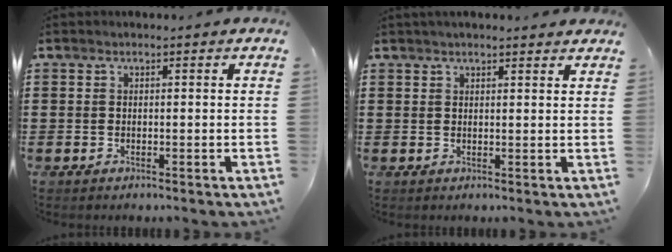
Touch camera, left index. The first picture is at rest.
{"total": 1.5, "force": [1.5, 0.1, 0.4], "torque": [-0.011, 0.002, 0.028]}